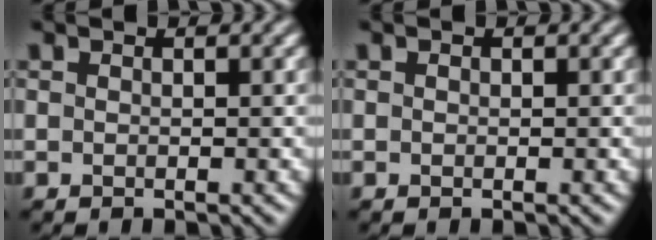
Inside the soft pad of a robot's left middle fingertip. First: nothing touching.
{"total": 0.0}